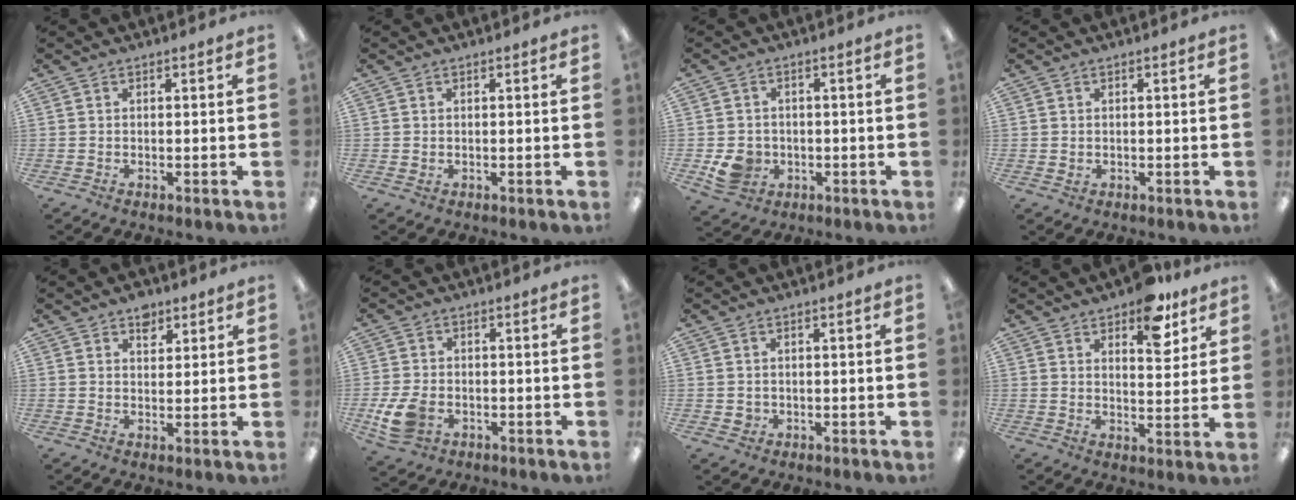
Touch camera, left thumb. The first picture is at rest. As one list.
[{"total": 0.5, "force": [0.3, 0.4, 0.2], "torque": [0.005, 0.000, 0.003]}, {"total": 6.3, "force": [-1.5, 5.5, 2.6], "torque": [-0.035, 0.006, -0.025]}, {"total": 0.7, "force": [0.3, 0.6, 0.2], "torque": [0.003, 0.000, 0.003]}, {"total": 4.4, "force": [3.0, 2.8, 1.8], "torque": [-0.009, -0.012, 0.049]}, {"total": 8.2, "force": [-2.4, 5.7, 5.4], "torque": [-0.121, 0.004, -0.041]}, {"total": 1.7, "force": [0.0, 1.7, 0.5], "torque": [-0.012, 0.004, -0.001]}, {"total": 10.2, "force": [6.9, 4.8, 5.7], "torque": [-0.058, -0.035, 0.114]}]